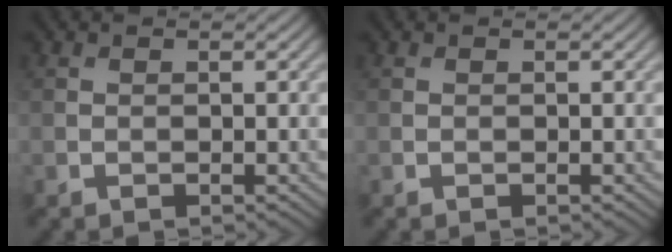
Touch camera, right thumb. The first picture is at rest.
{"total": 0.0}